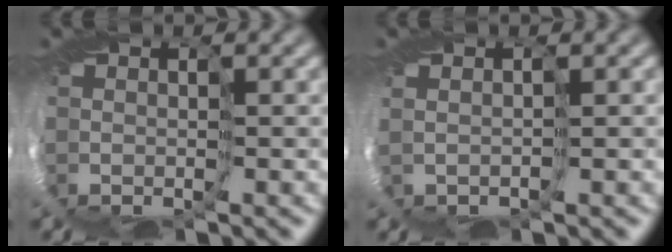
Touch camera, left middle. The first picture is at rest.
{"total": 0.9, "force": [0.4, 0.4, 0.7], "torque": [-0.008, 0.012, 0.004]}